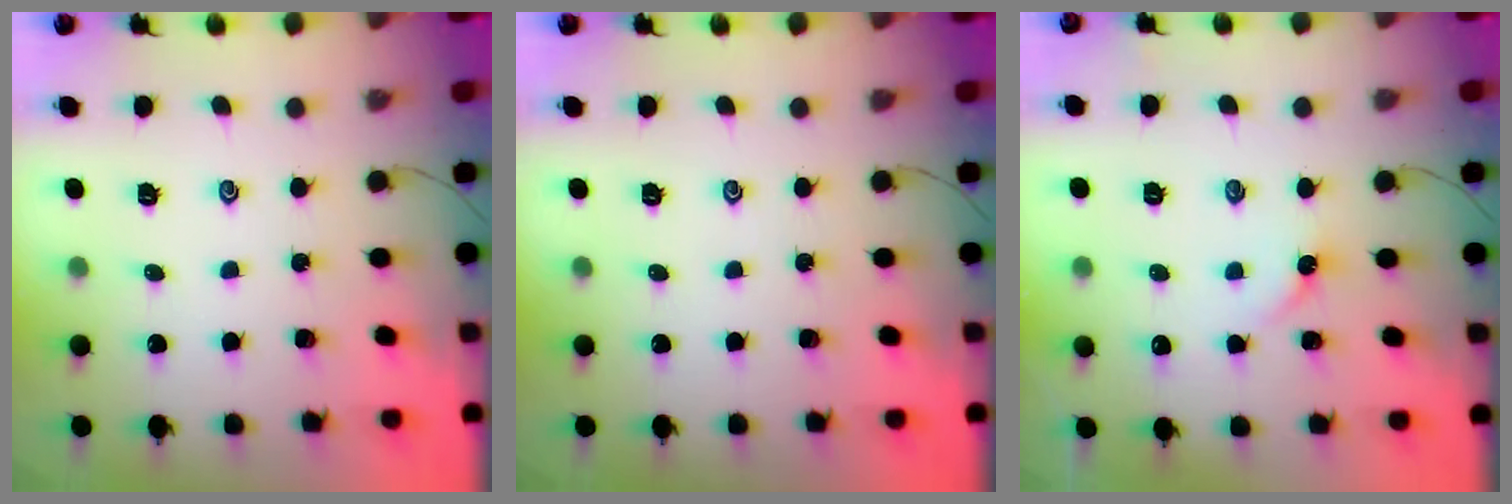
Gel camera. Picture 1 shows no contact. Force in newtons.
{"total": 0.0}
{"total": 2.6, "press": 2.6, "slide": 0.4}